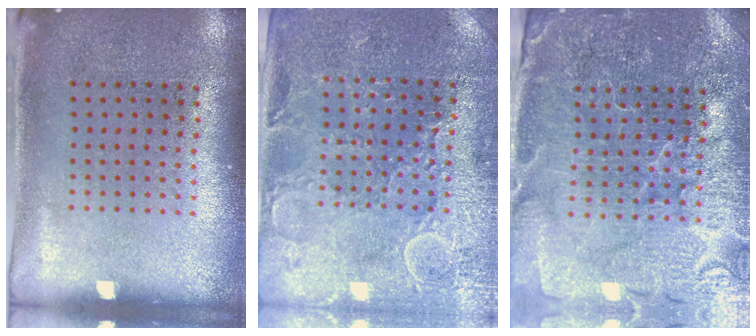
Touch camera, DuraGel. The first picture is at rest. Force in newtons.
{"total": 3.2, "press": 3.2, "slide": 0.5}
{"total": 4.2, "press": 4.0, "slide": 1.1}